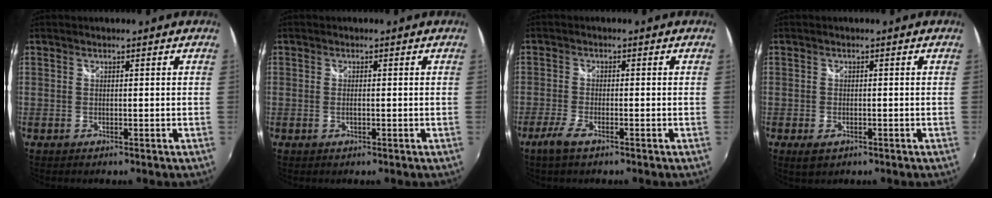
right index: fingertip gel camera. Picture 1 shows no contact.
{"total": 1.0, "force": [-0.2, 0.4, 0.9], "torque": [-0.020, -0.002, -0.005]}
{"total": 3.9, "force": [-2.7, 0.8, 2.7], "torque": [-0.070, -0.008, -0.055]}
{"total": 2.8, "force": [-1.5, 1.7, 1.7], "torque": [-0.032, -0.008, -0.023]}